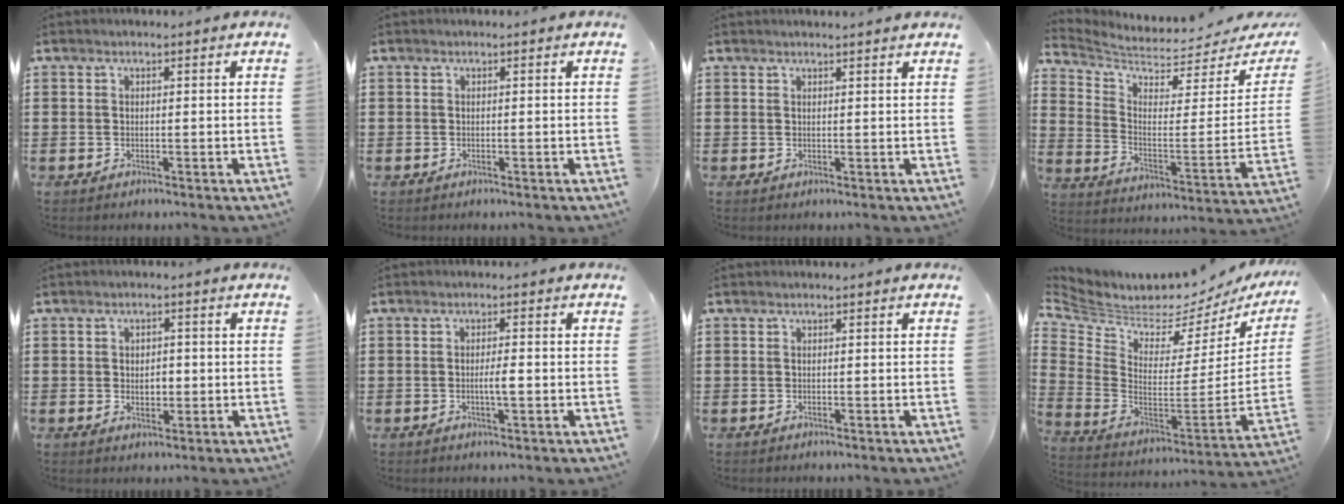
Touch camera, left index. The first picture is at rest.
{"total": 0.0}
{"total": 1.1, "force": [1.1, -0.1, 0.3], "torque": [-0.006, -0.002, 0.021]}
{"total": 3.6, "force": [3.4, 0.3, 1.3], "torque": [-0.050, -0.046, 0.051]}
{"total": 2.5, "force": [-0.1, 1.7, 1.9], "torque": [-0.032, 0.003, -0.007]}
{"total": 2.7, "force": [-0.5, 0.5, 2.6], "torque": [-0.047, 0.000, -0.009]}
{"total": 0.0}
{"total": 3.0, "force": [2.8, 1.0, 0.5], "torque": [-0.041, -0.051, 0.039]}